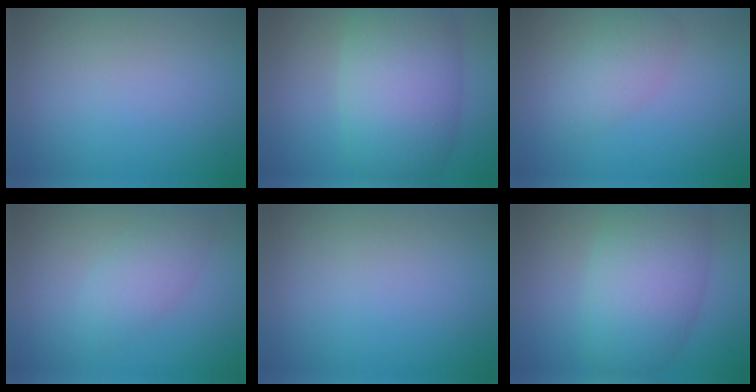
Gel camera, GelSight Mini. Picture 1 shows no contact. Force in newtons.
{"total": 9.1, "press": 9.1, "slide": 0.3}
{"total": 2.6, "press": 2.6, "slide": 0.1}
{"total": 2.7, "press": 2.7, "slide": 0.1}
{"total": 0.0}
{"total": 7.7, "press": 7.7, "slide": 0.3}